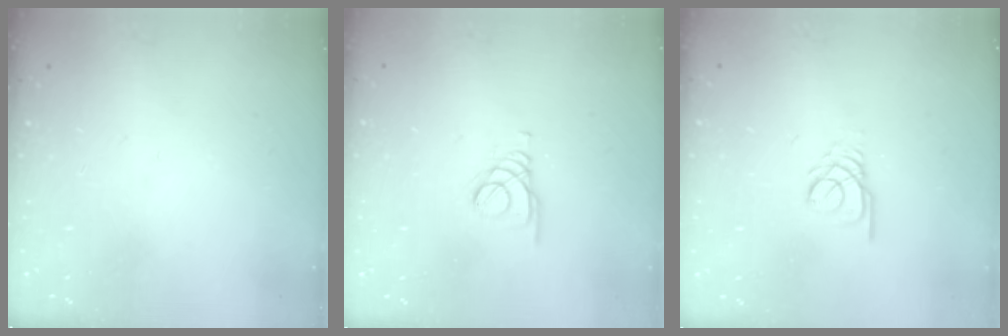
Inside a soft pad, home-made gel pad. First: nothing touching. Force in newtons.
{"total": 1.6, "press": 1.6, "slide": 0.0}
{"total": 2.5, "press": 2.5, "slide": 0.2}